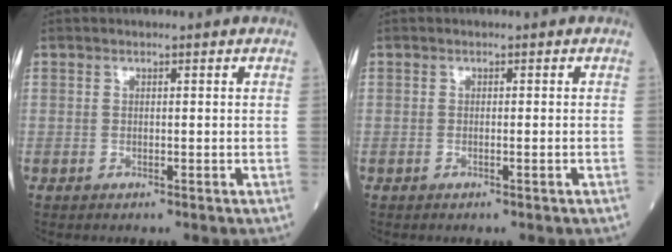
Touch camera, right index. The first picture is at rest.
{"total": 0.5, "force": [-0.3, -0.1, 0.4], "torque": [-0.009, 0.002, -0.005]}